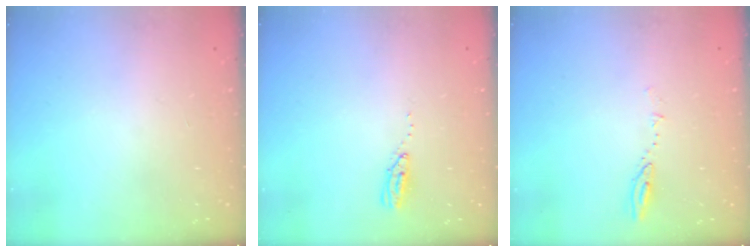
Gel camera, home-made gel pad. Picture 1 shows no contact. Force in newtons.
{"total": 3.6, "press": 3.5, "slide": 0.3}
{"total": 4.5, "press": 4.4, "slide": 0.5}